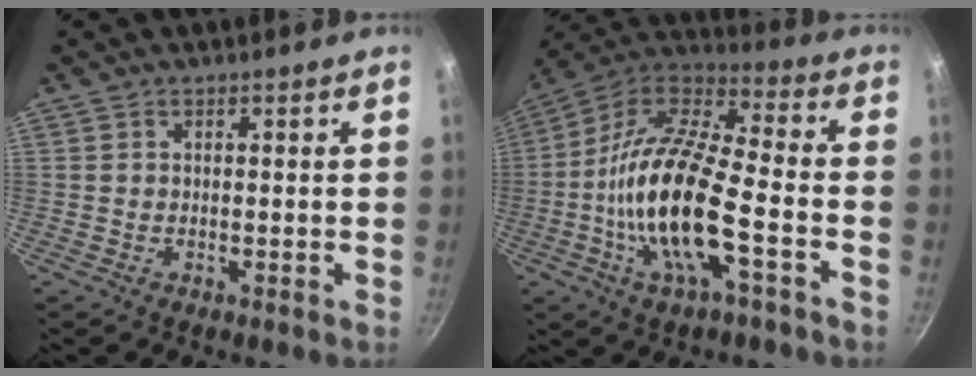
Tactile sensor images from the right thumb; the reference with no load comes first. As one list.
[{"total": 20.5, "force": [-5.6, 7.5, 18.3], "torque": [-0.352, 0.032, -0.123]}]